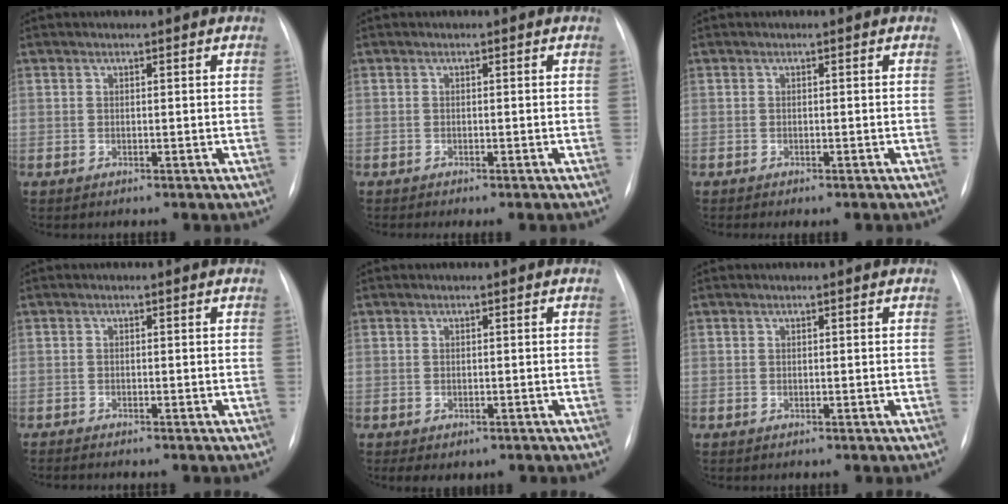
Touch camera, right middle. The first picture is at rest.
{"total": 1.6, "force": [-1.2, 0.0, 1.0], "torque": [-0.012, -0.005, -0.013]}
{"total": 1.4, "force": [-1.1, 0.2, 0.8], "torque": [-0.010, -0.005, -0.011]}
{"total": 2.0, "force": [-1.7, 0.0, 0.9], "torque": [-0.017, -0.006, -0.024]}
{"total": 2.7, "force": [-1.7, 1.5, 1.4], "torque": [-0.019, -0.002, -0.014]}
{"total": 0.0}